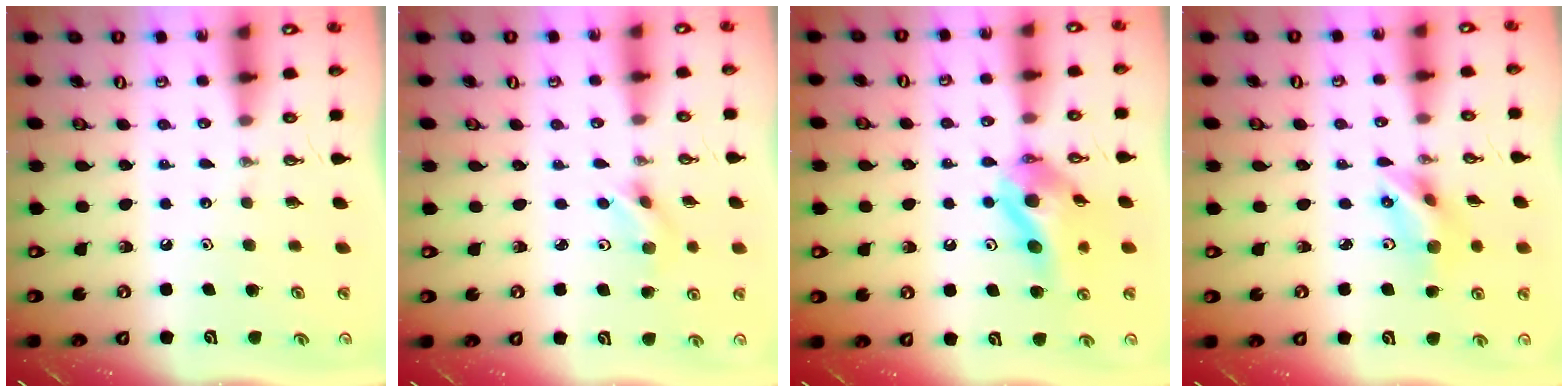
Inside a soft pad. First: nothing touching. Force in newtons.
{"total": 3.3, "press": 3.2, "slide": 1.1}
{"total": 11.4, "press": 11.3, "slide": 1.2}
{"total": 7.9, "press": 7.4, "slide": 2.8}